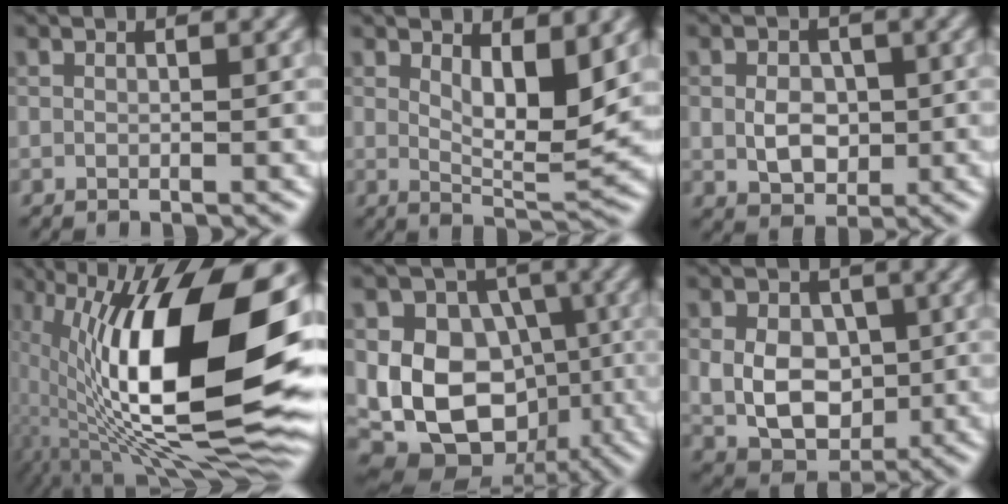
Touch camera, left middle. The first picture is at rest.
{"total": 5.4, "force": [1.8, 2.0, 4.6], "torque": [-0.077, -0.009, 0.034]}
{"total": 3.5, "force": [-0.1, 2.7, 2.2], "torque": [-0.043, -0.005, -0.004]}
{"total": 17.5, "force": [0.7, 7.1, 16.0], "torque": [-0.268, 0.002, 0.007]}
{"total": 13.5, "force": [-1.9, 11.1, 7.5], "torque": [-0.117, 0.009, -0.053]}
{"total": 6.6, "force": [0.0, 5.1, 4.3], "torque": [-0.067, -0.009, -0.001]}